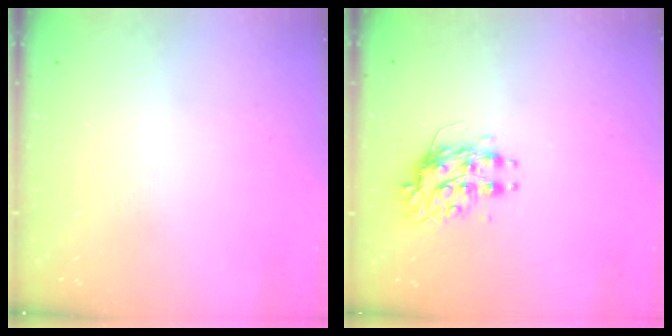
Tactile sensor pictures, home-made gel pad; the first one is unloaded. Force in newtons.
{"total": 8.3, "press": 8.2, "slide": 0.6}